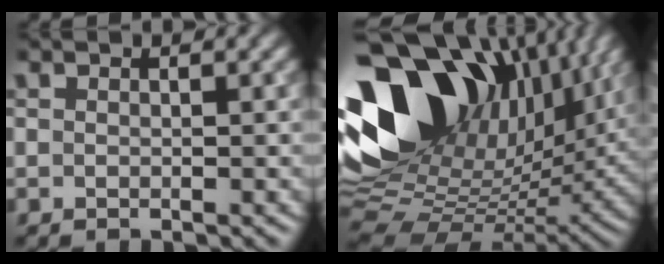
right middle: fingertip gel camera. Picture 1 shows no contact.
{"total": 17.9, "force": [7.0, 11.7, 11.5], "torque": [-0.234, 0.030, 0.128]}